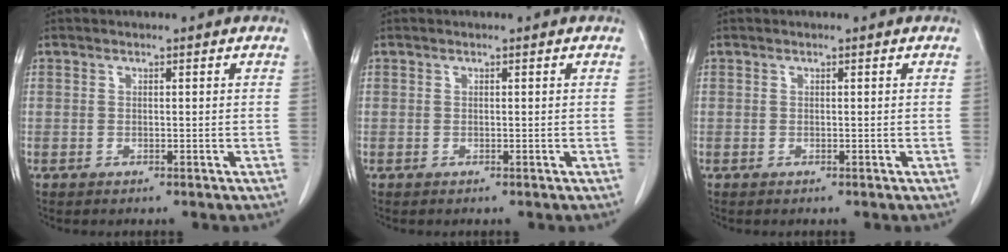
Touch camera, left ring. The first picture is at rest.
{"total": 0.0}
{"total": 0.0}